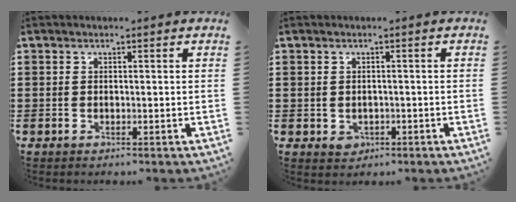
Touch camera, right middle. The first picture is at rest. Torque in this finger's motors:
{"motor_torque": [-0.14, 0.23, 0.11, 0.01]}